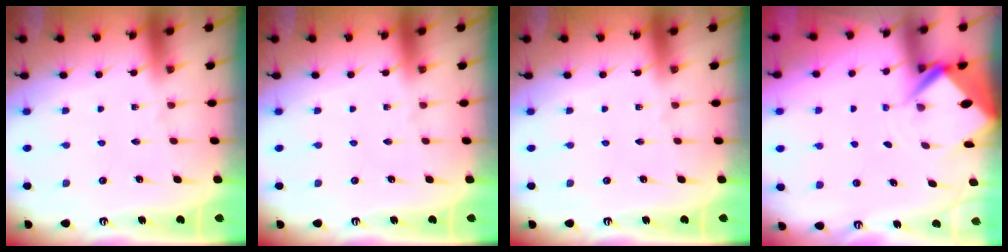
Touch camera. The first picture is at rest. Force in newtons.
{"total": 0.0}
{"total": 0.0}
{"total": 4.7, "press": 4.7, "slide": 0.4}